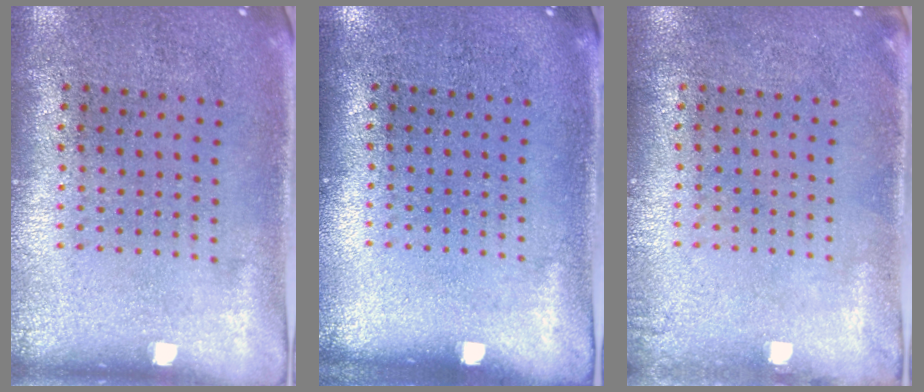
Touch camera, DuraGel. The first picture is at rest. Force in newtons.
{"total": 0.0}
{"total": 0.7, "press": 0.7, "slide": 0.1}